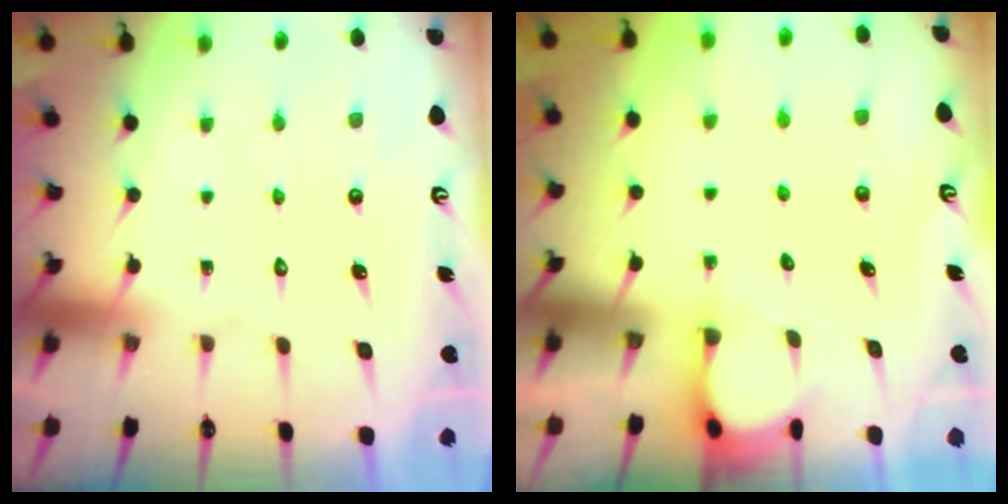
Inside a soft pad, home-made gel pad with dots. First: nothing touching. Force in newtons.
{"total": 3.0, "press": 3.0, "slide": 0.3}